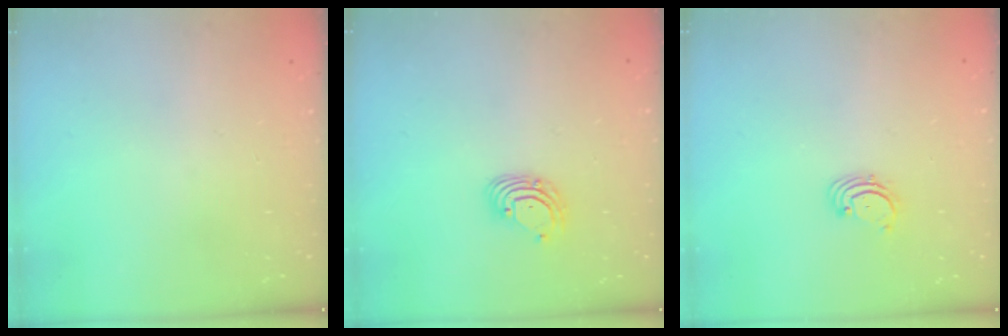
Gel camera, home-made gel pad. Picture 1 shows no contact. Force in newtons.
{"total": 3.9, "press": 3.9, "slide": 0.6}
{"total": 1.7, "press": 1.6, "slide": 0.2}